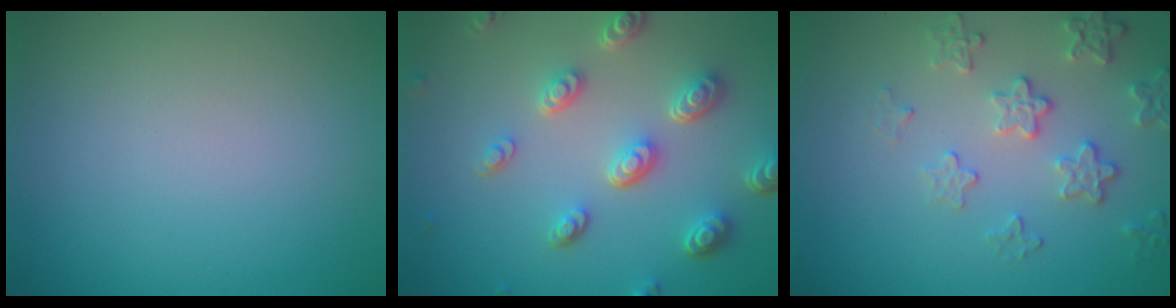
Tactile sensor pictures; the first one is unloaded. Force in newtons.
{"total": 5.2, "press": 3.9, "slide": 3.5}
{"total": 3.1, "press": 2.9, "slide": 1.2}